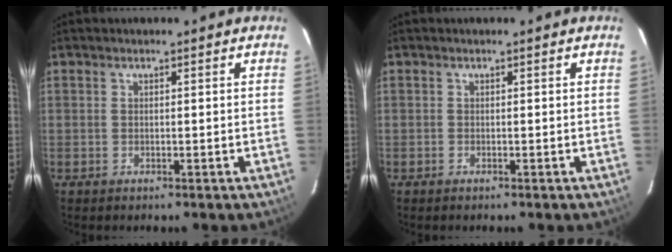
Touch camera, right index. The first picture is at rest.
{"total": 0.0}